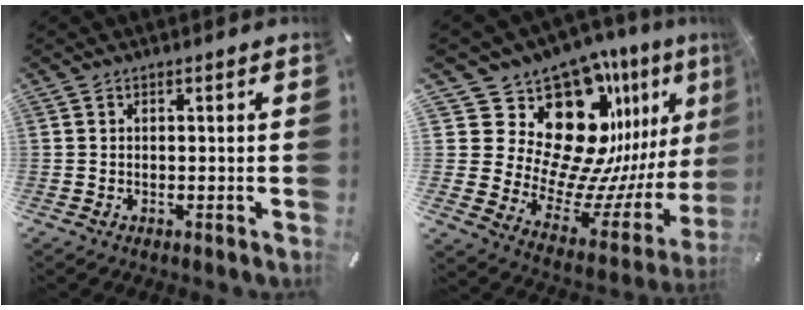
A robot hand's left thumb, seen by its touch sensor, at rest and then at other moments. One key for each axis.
{"total": 23.7, "fx": 14.3, "fy": 13.1, "fz": 13.6, "tx": -0.223, "ty": -0.161, "tz": 0.275}